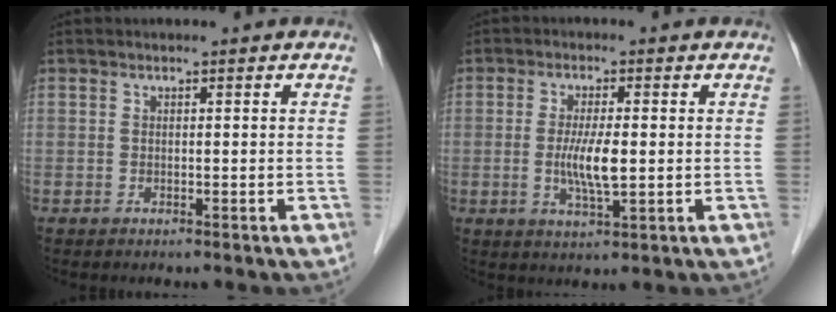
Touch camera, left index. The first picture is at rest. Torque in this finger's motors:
{"motor_torque": [0.83, 0.74, 0.21, 0.05]}